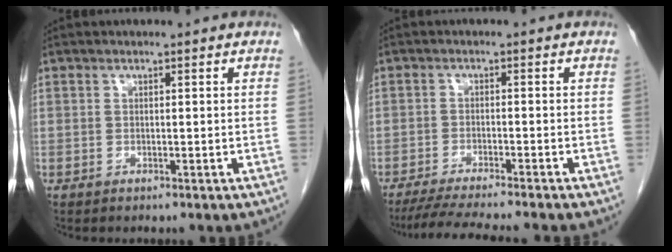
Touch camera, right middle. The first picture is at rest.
{"total": 9.3, "force": [-8.2, -0.9, 4.4], "torque": [-0.056, -0.022, -0.130]}